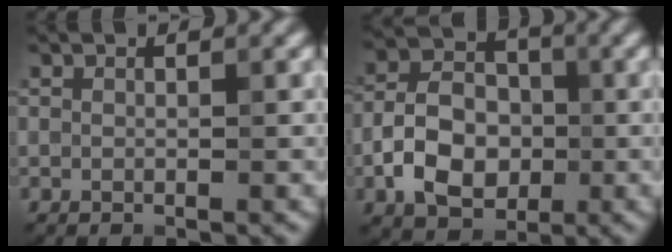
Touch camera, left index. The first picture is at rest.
{"total": 6.3, "force": [-1.7, 4.5, 4.0], "torque": [-0.071, 0.005, -0.037]}